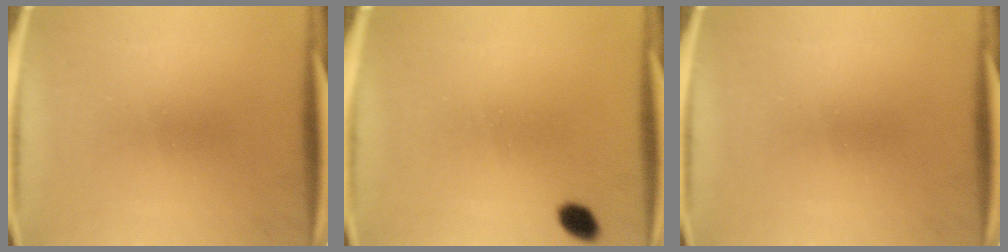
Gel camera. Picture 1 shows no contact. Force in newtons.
{"total": 2.7}
{"total": 0.0}